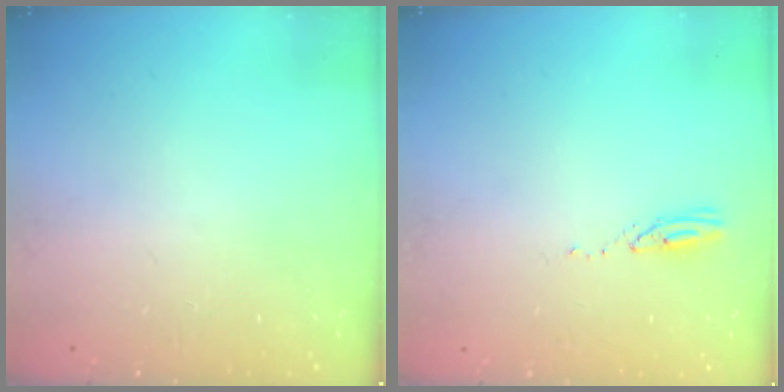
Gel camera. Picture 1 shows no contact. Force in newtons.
{"total": 3.0, "press": 2.9, "slide": 0.3}